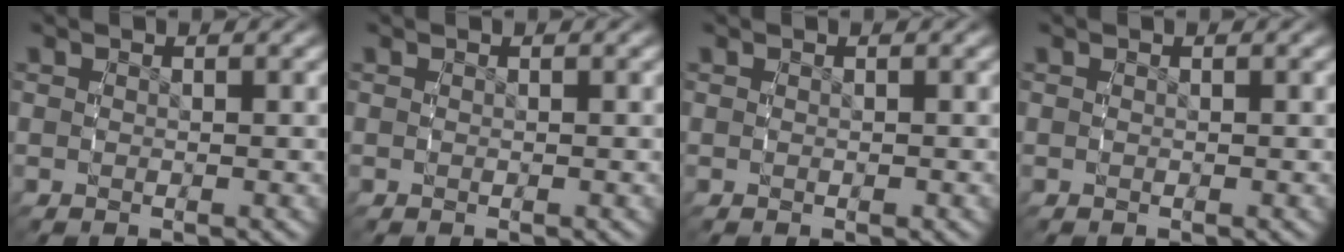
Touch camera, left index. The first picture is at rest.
{"total": 0.0}
{"total": 0.0}
{"total": 0.0}